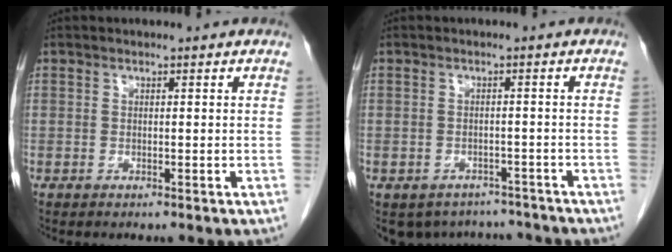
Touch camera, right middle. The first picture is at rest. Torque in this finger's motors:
{"motor_torque": [0.02, -0.02, 0.01, 0.02]}